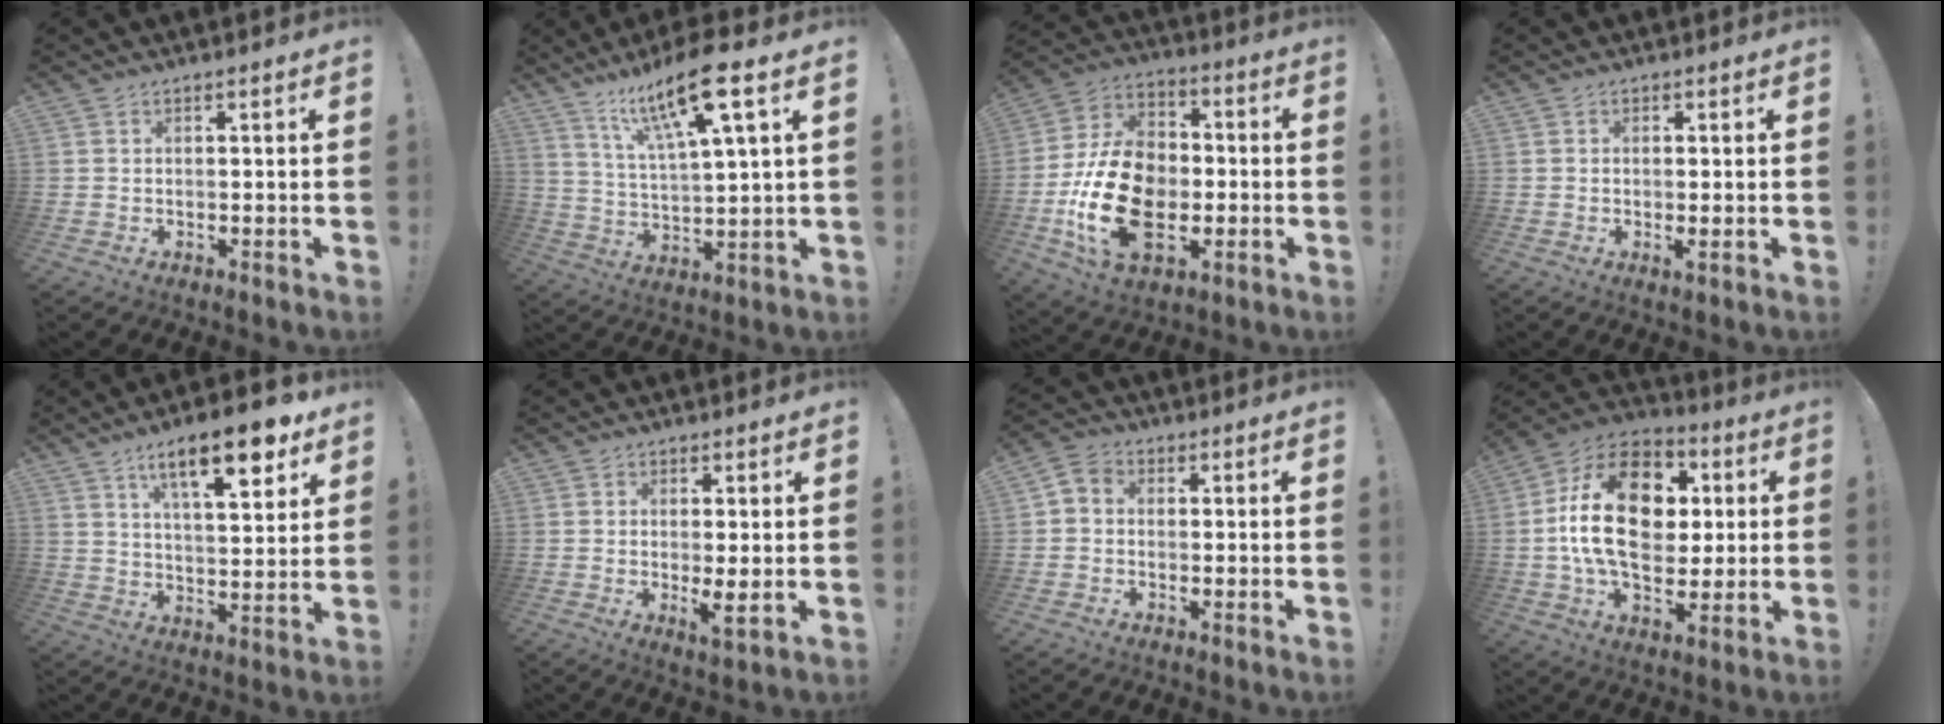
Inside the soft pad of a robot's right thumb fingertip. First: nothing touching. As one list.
[{"total": 16.0, "force": [9.4, 3.3, 12.5], "torque": [-0.214, -0.042, 0.146]}, {"total": 22.7, "force": [-5.0, 15.3, 16.0], "torque": [-0.316, 0.031, -0.071]}, {"total": 1.7, "force": [0.1, 0.2, 1.7], "torque": [-0.025, -0.003, 0.002]}, {"total": 16.2, "force": [9.1, 4.9, 12.5], "torque": [-0.191, -0.040, 0.141]}, {"total": 4.6, "force": [-0.2, 0.8, 4.5], "torque": [-0.069, -0.016, -0.001]}, {"total": 3.6, "force": [-1.0, 2.9, 2.0], "torque": [-0.043, 0.010, -0.016]}, {"total": 23.1, "force": [3.5, 15.3, 17.0], "torque": [-0.282, 0.003, 0.063]}]